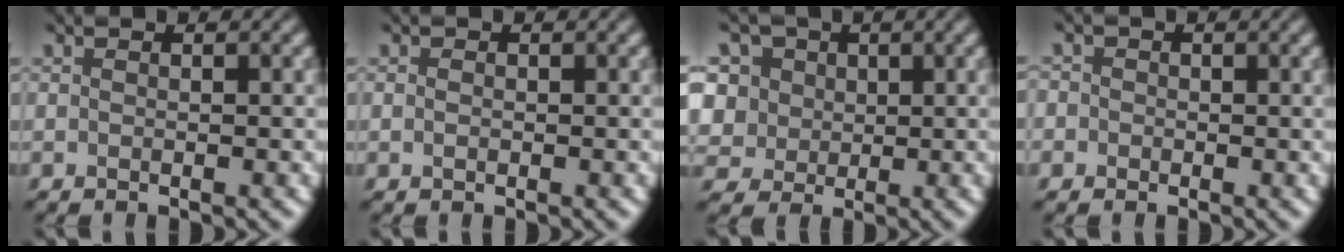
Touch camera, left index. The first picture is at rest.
{"total": 0.6, "force": [0.0, 0.5, 0.4], "torque": [-0.007, 0.000, 0.000]}
{"total": 11.5, "force": [5.2, 8.6, 5.5], "torque": [-0.125, 0.035, 0.066]}
{"total": 2.3, "force": [0.4, 2.2, 0.7], "torque": [0.009, 0.013, -0.018]}